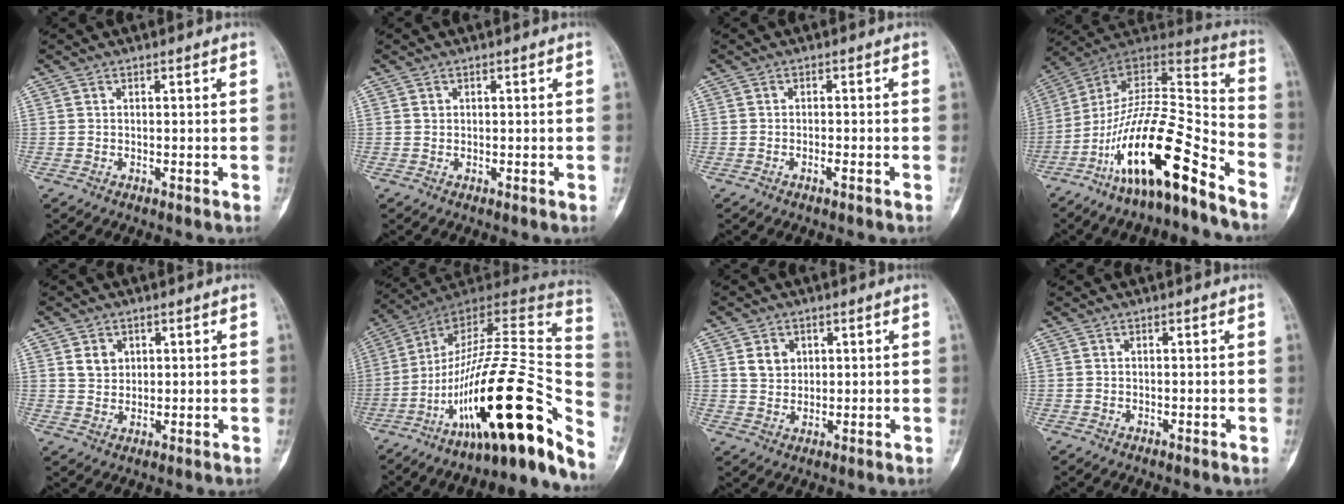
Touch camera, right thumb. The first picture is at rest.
{"total": 0.6, "force": [0.2, 0.5, 0.2], "torque": [0.001, 0.002, 0.004]}
{"total": 1.1, "force": [-0.7, 0.1, 0.9], "torque": [-0.021, 0.003, -0.012]}
{"total": 20.5, "force": [-12.7, 4.6, 15.5], "torque": [-0.283, 0.089, -0.220]}
{"total": 3.7, "force": [1.4, 3.0, 1.6], "torque": [-0.010, -0.009, 0.028]}
{"total": 31.0, "force": [-15.2, 6.6, 26.2], "torque": [-0.355, 0.074, -0.242]}
{"total": 4.3, "force": [1.5, 3.5, 1.9], "torque": [-0.013, -0.008, 0.030]}
{"total": 0.0}